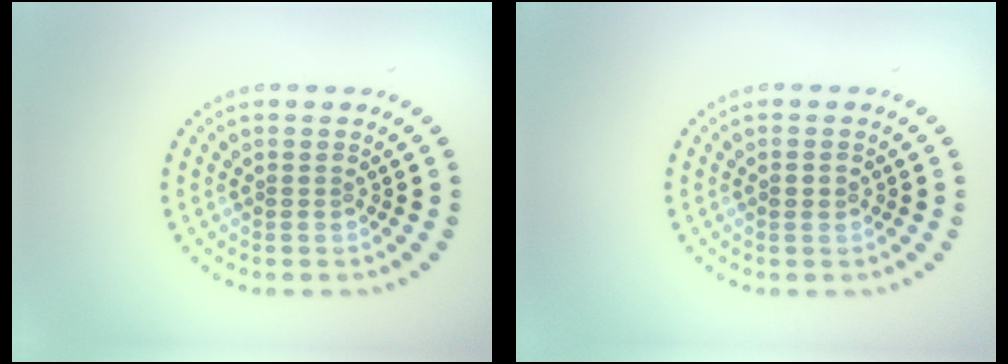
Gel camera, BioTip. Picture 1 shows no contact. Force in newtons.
{"total": 1.1, "press": 1.1, "slide": 0.2}